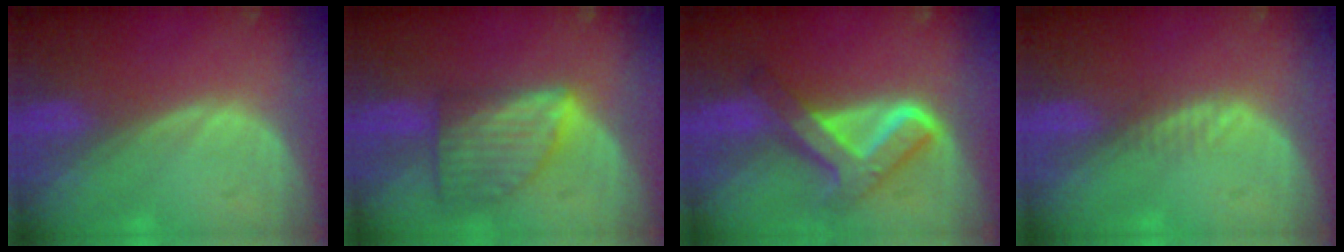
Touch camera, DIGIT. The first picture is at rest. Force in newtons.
{"total": 7.8, "press": 7.1, "slide": 3.3}
{"total": 8.1, "press": 8.1, "slide": 0.7}
{"total": 1.3, "press": 1.1, "slide": 0.7}